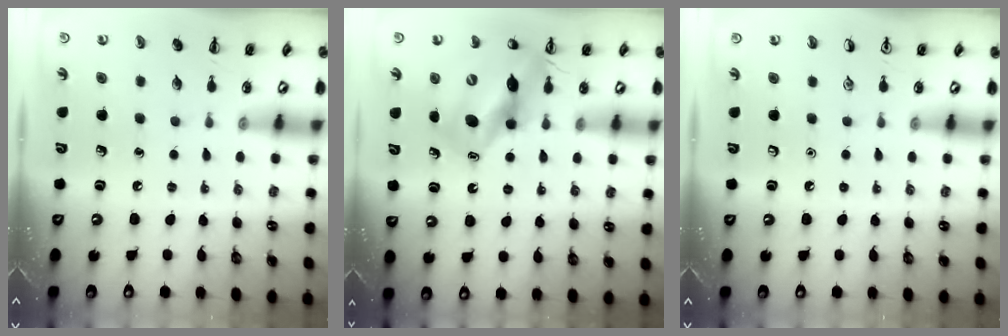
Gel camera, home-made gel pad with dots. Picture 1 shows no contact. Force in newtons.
{"total": 13.4, "press": 12.8, "slide": 4.1}
{"total": 0.0}